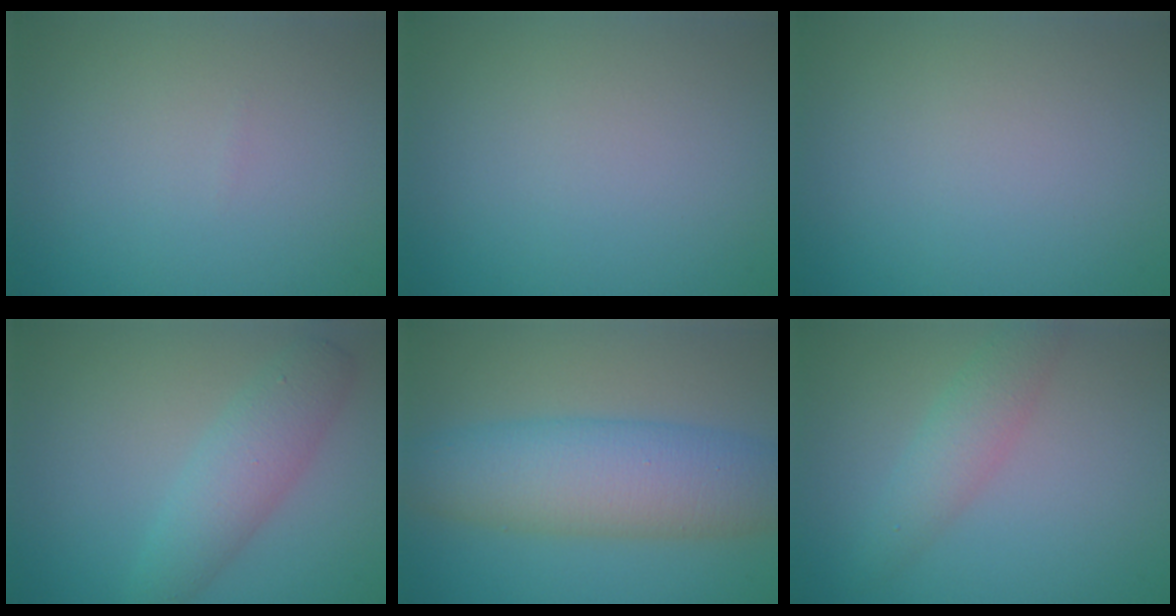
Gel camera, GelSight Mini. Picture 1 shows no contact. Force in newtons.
{"total": 0.0}
{"total": 0.0}
{"total": 3.7, "press": 3.7, "slide": 0.0}
{"total": 7.9, "press": 7.9, "slide": 0.1}
{"total": 2.8, "press": 2.8, "slide": 0.1}